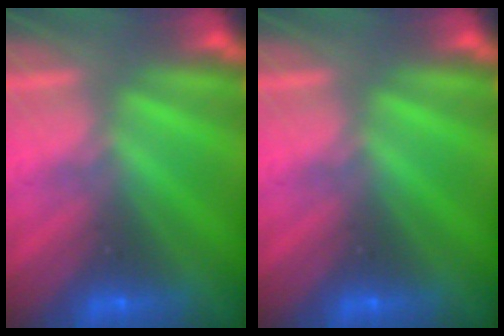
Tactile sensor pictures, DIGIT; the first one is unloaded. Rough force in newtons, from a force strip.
{"total": 0.0}